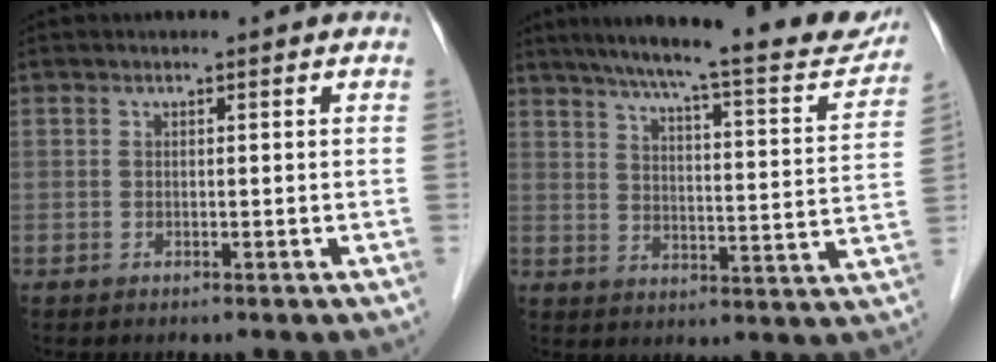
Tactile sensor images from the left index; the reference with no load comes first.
{"total": 22.5, "force": [19.4, 2.3, 11.1], "torque": [-0.165, -0.023, 0.247]}